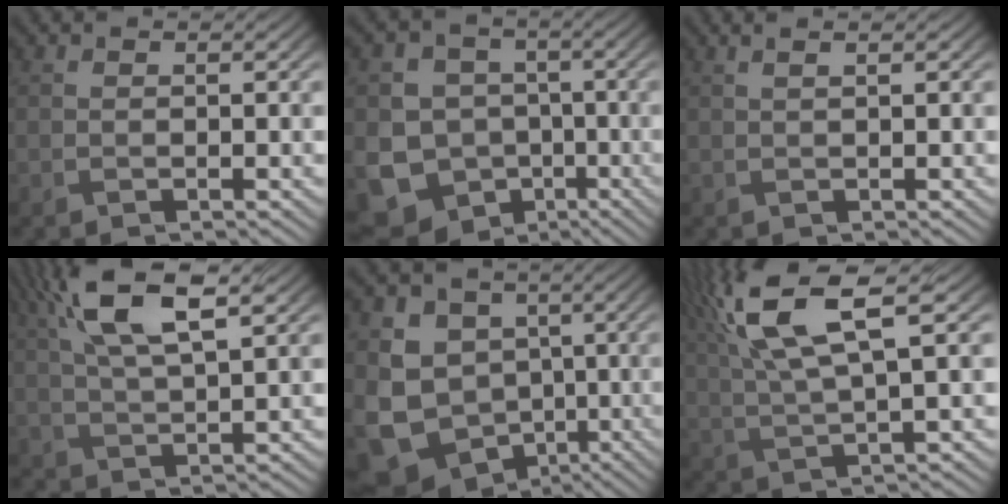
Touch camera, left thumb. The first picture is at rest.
{"total": 11.4, "force": [-3.4, 10.1, 4.0], "torque": [-0.099, -0.027, -0.082]}
{"total": 1.3, "force": [0.8, 0.3, 1.0], "torque": [-0.013, 0.002, 0.005]}
{"total": 9.7, "force": [4.5, 3.1, 7.9], "torque": [-0.171, 0.017, 0.081]}
{"total": 12.1, "force": [-1.7, 10.7, 5.3], "torque": [-0.144, -0.027, -0.041]}
{"total": 12.5, "force": [5.4, 3.4, 10.7], "torque": [-0.245, 0.021, 0.104]}